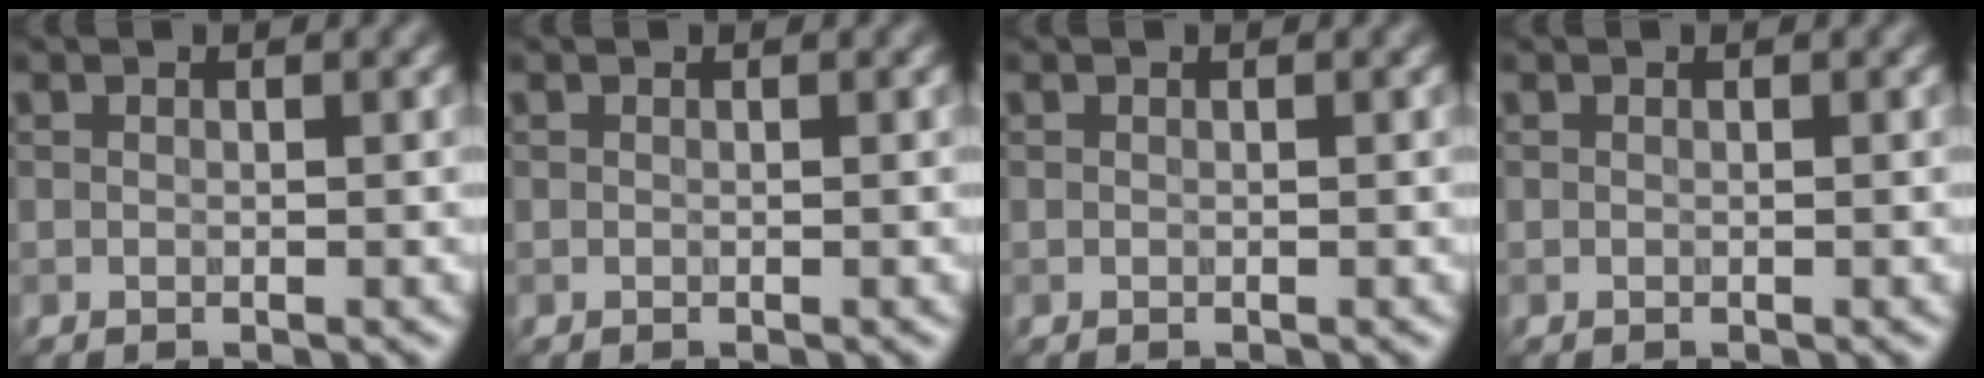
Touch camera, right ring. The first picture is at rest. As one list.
[{"total": 0.0}, {"total": 0.0}, {"total": 0.0}]